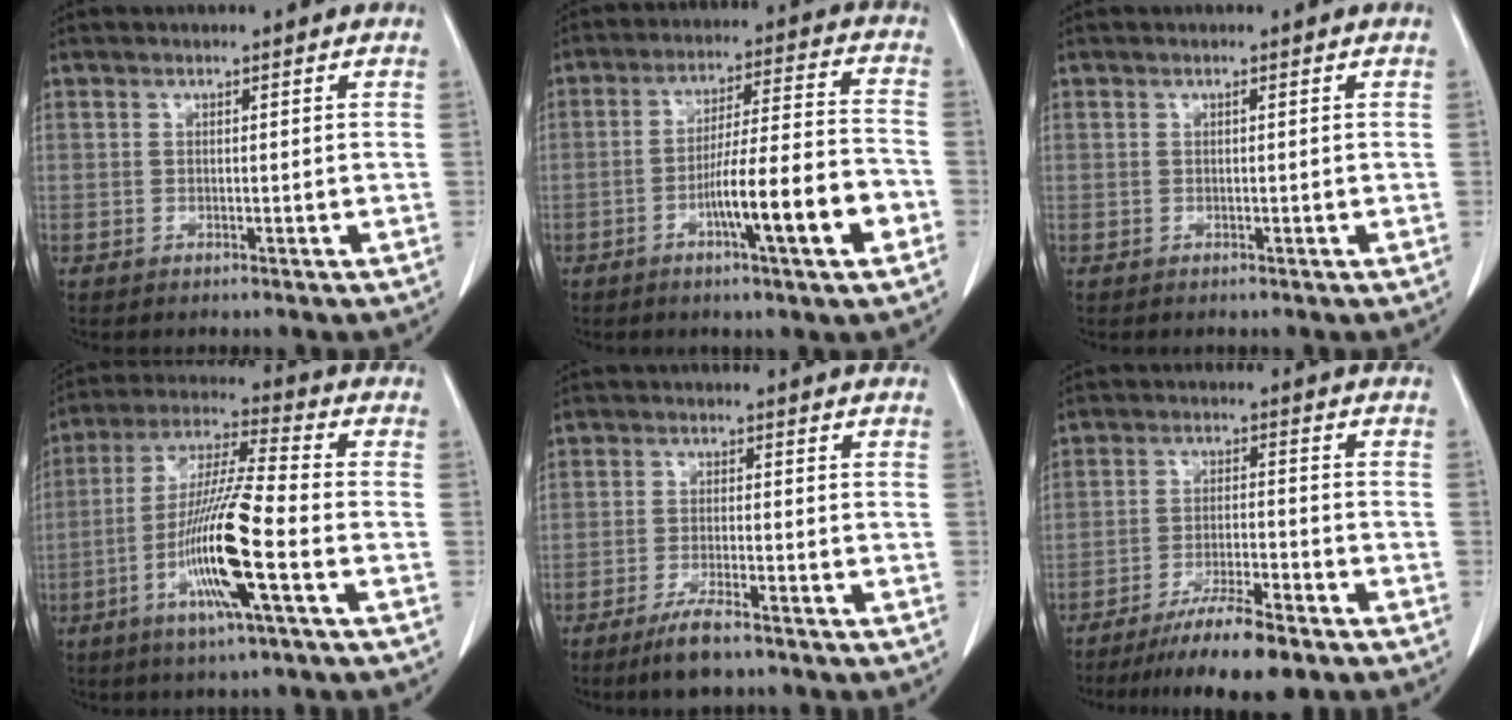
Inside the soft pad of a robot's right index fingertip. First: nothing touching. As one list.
[{"total": 12.7, "force": [-5.0, 0.5, 11.7], "torque": [-0.188, 0.003, -0.079]}, {"total": 0.0}, {"total": 14.2, "force": [-4.8, 0.3, 13.4], "torque": [-0.266, -0.011, -0.095]}, {"total": 5.3, "force": [-4.0, 0.9, 3.4], "torque": [-0.068, -0.009, -0.070]}, {"total": 10.0, "force": [-7.6, 1.0, 6.4], "torque": [-0.101, -0.021, -0.125]}]